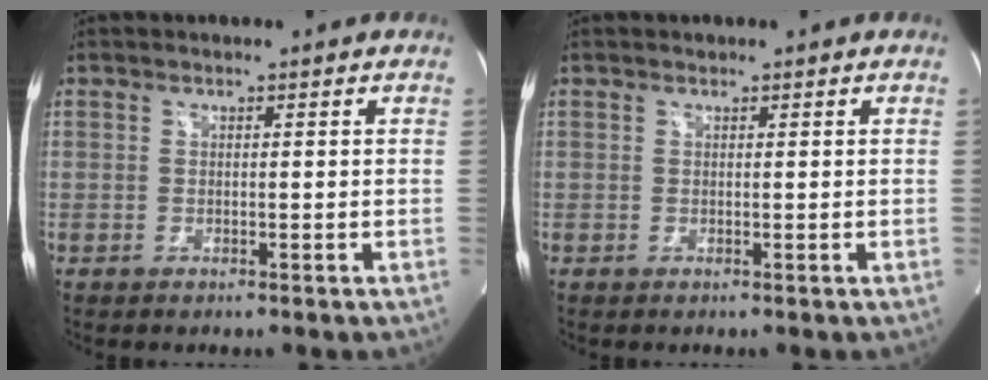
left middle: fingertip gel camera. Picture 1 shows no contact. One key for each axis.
{"total": 0.0}